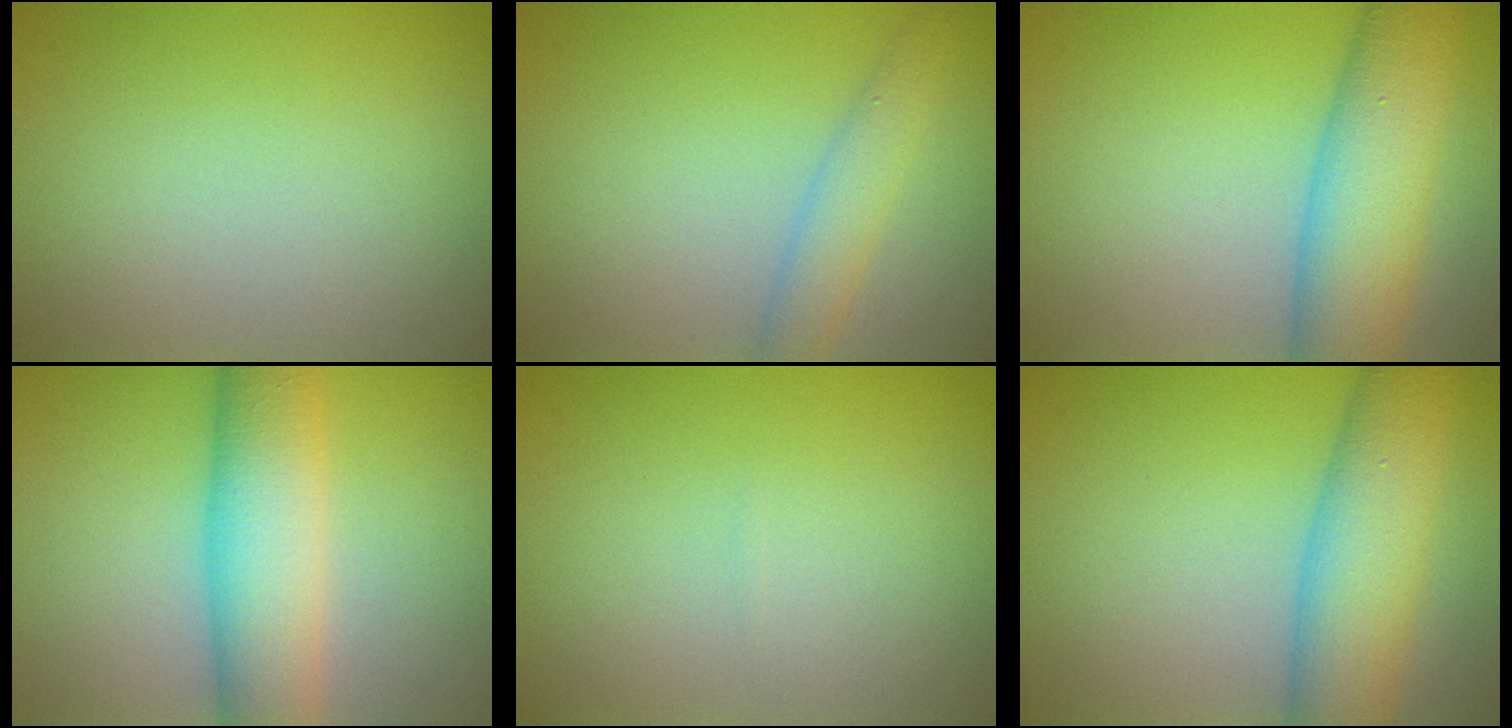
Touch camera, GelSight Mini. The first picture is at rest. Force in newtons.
{"total": 2.7, "press": 2.7, "slide": 0.2}
{"total": 8.5, "press": 8.5, "slide": 0.3}
{"total": 8.2, "press": 8.2, "slide": 0.2}
{"total": 0.0}
{"total": 8.0, "press": 8.0, "slide": 0.2}